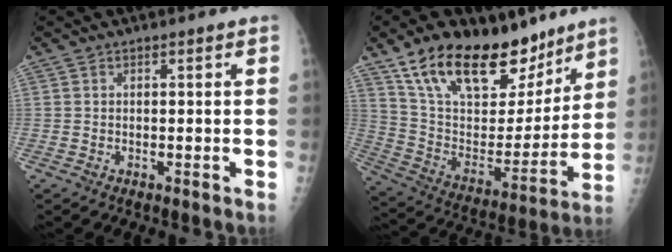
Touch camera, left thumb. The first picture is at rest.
{"total": 25.6, "force": [17.4, 12.5, 14.0], "torque": [-0.190, -0.062, 0.295]}